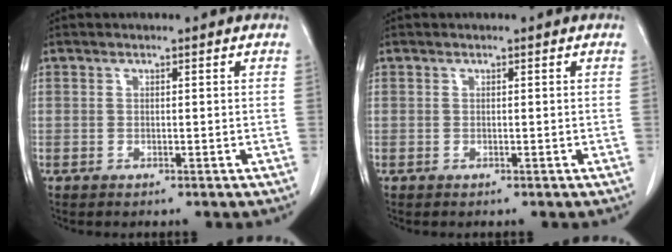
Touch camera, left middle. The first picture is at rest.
{"total": 0.0}